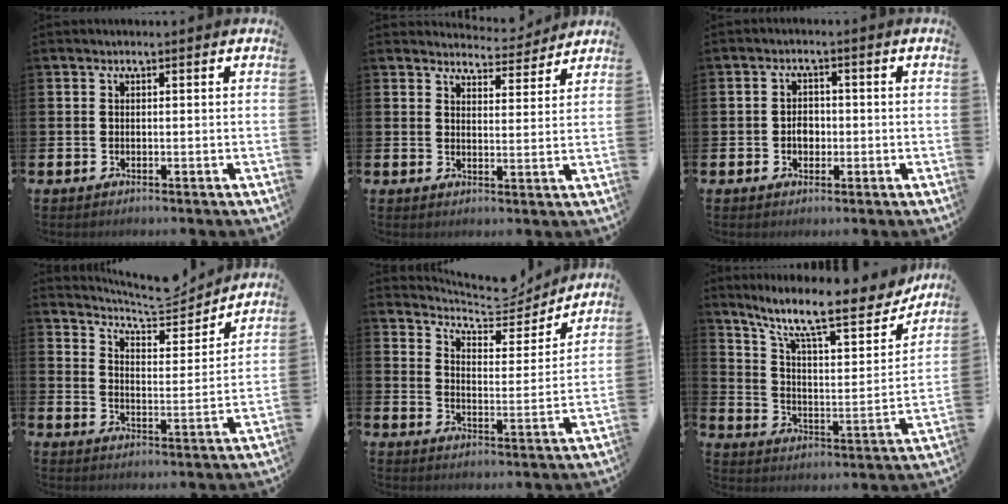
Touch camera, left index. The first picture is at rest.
{"total": 4.1, "force": [4.0, 0.7, 0.0], "torque": [-0.002, -0.032, 0.068]}
{"total": 2.4, "force": [-0.5, 1.8, 1.5], "torque": [-0.012, -0.001, -0.016]}
{"total": 6.4, "force": [6.2, 1.2, 1.1], "torque": [-0.047, -0.047, 0.106]}
{"total": 6.4, "force": [6.0, 1.9, 1.2], "torque": [-0.043, -0.049, 0.098]}
{"total": 13.2, "force": [10.5, 3.3, 7.4], "torque": [-0.153, -0.064, 0.173]}